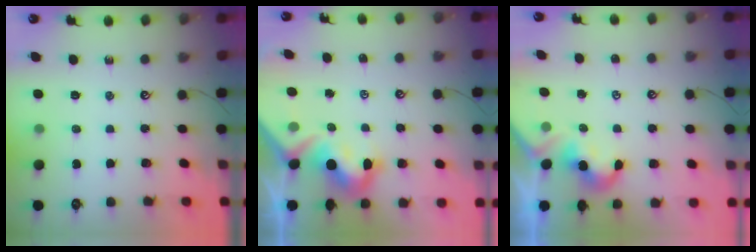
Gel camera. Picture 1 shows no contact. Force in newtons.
{"total": 9.5, "press": 9.4, "slide": 1.6}
{"total": 1.8, "press": 1.8, "slide": 0.2}